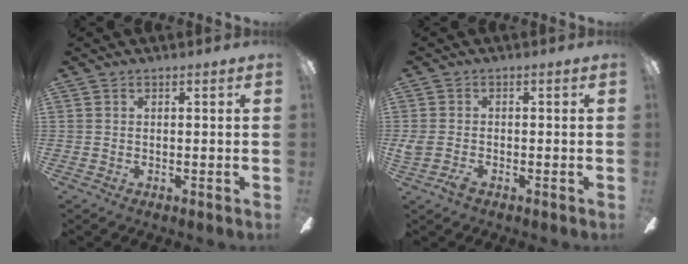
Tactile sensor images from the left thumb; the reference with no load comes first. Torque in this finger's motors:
{"motor_torque": [0.02, 0.03, 0.34, -0.34, 0.00]}